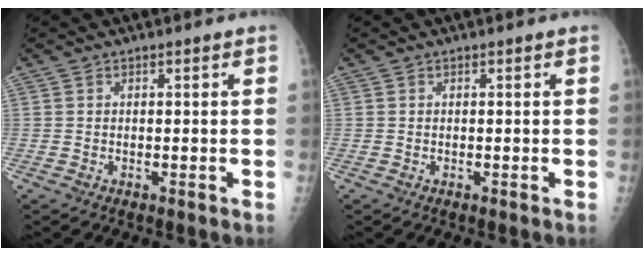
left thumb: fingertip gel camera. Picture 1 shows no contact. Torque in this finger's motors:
{"motor_torque": [0.00, 0.00, -0.01, -0.01, 0.00]}